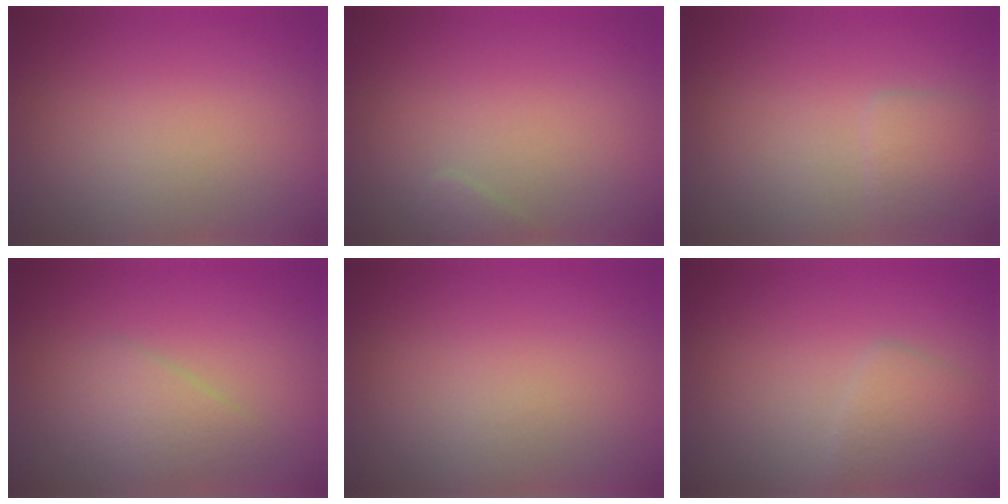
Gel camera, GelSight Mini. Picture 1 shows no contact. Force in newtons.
{"total": 0.8, "press": 0.8, "slide": 0.0}
{"total": 1.7, "press": 1.7, "slide": 0.1}
{"total": 2.3, "press": 2.3, "slide": 0.1}
{"total": 0.0}
{"total": 2.3, "press": 2.3, "slide": 0.0}